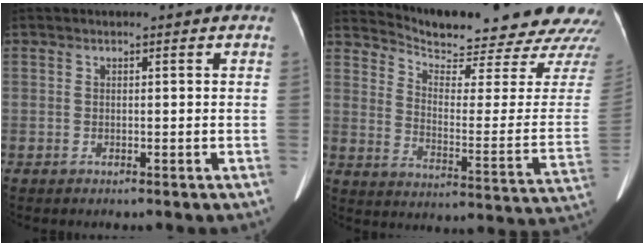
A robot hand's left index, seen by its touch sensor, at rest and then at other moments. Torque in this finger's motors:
{"motor_torque": [0.60, -1.54, 0.05, 0.00]}